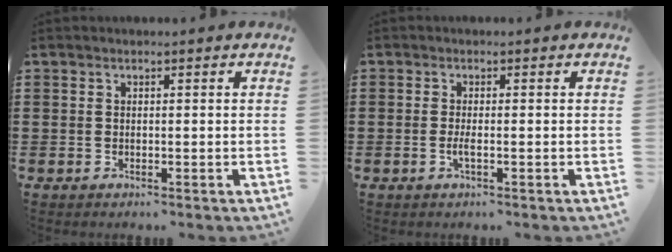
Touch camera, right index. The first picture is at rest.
{"total": 1.6, "force": [-0.5, 0.2, 1.5], "torque": [-0.034, -0.004, -0.012]}